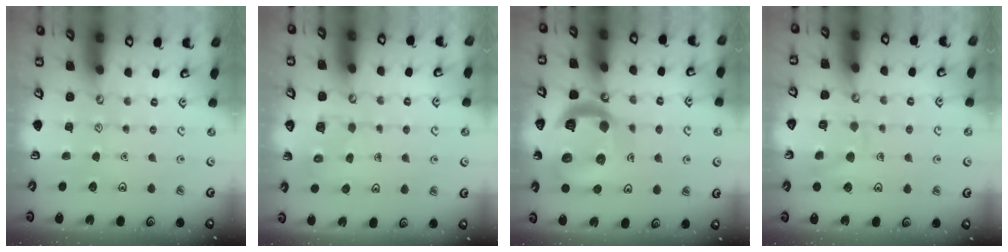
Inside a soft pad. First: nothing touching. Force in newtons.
{"total": 4.6, "press": 4.6, "slide": 0.2}
{"total": 20.6, "press": 20.4, "slide": 2.4}
{"total": 8.8, "press": 8.8, "slide": 0.5}